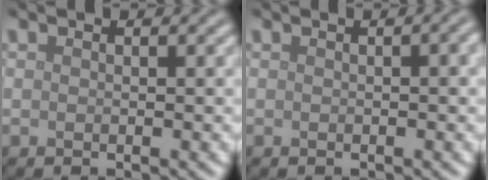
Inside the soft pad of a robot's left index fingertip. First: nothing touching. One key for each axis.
{"total": 1.9, "fx": 0.1, "fy": 0.5, "fz": 1.8, "tx": -0.020, "ty": 0.006, "tz": 0.001}